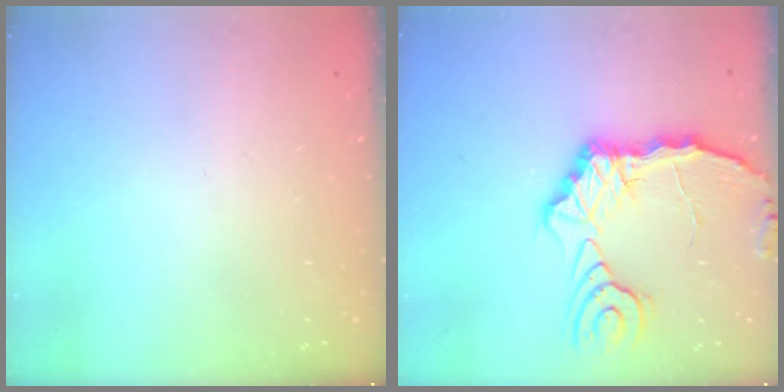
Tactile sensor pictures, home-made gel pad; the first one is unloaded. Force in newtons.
{"total": 15.1, "press": 15.0, "slide": 2.0}